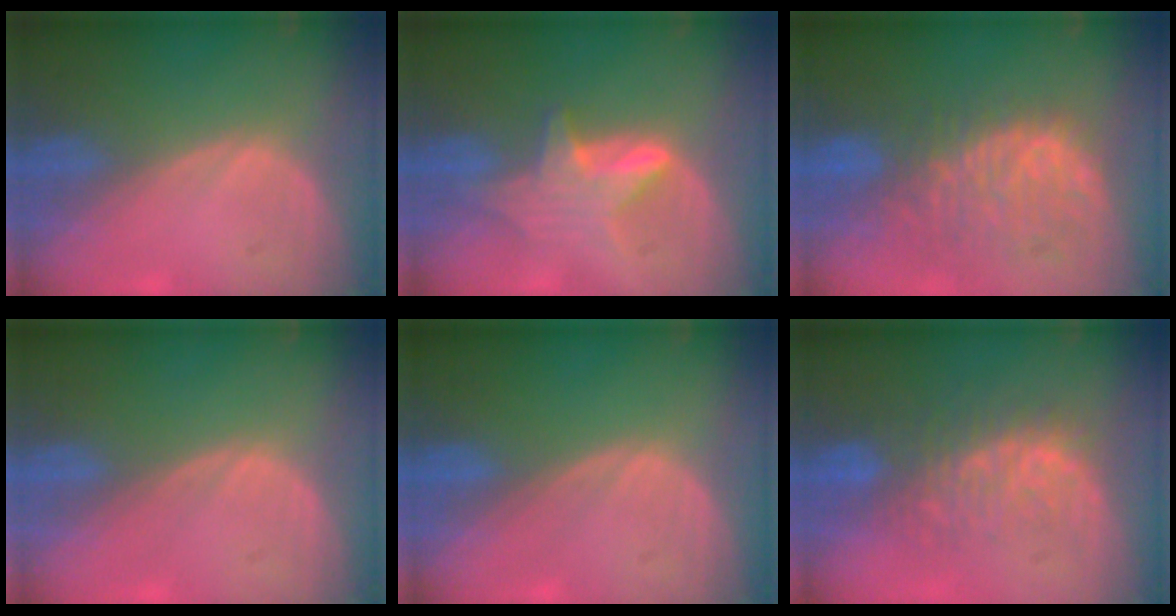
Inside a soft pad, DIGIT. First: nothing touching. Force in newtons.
{"total": 5.9, "press": 5.8, "slide": 0.8}
{"total": 10.6, "press": 9.4, "slide": 4.9}
{"total": 0.0}
{"total": 0.0}
{"total": 8.1, "press": 7.8, "slide": 2.2}